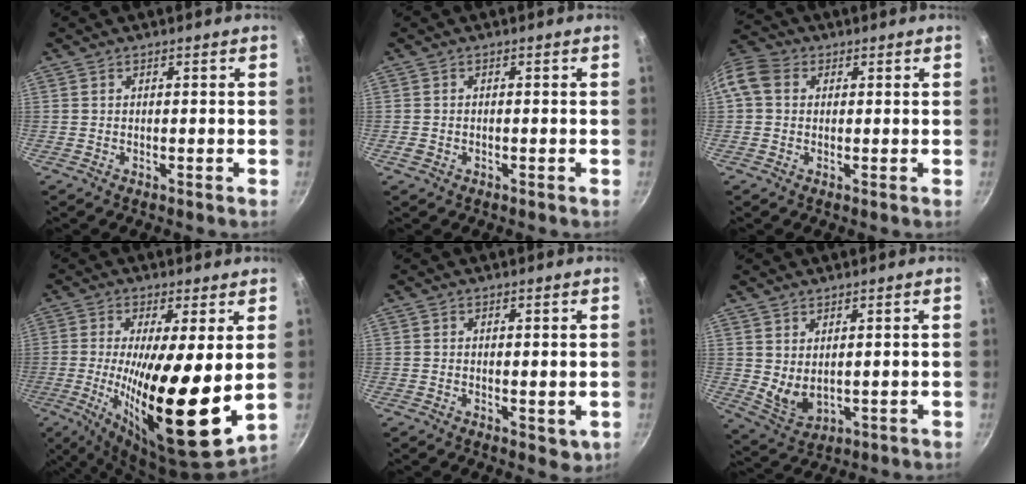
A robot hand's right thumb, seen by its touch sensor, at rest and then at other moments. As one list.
[{"total": 1.4, "force": [-0.6, 1.0, 0.8], "torque": [-0.019, 0.003, -0.010]}, {"total": 9.4, "force": [1.7, 7.7, 5.1], "torque": [-0.112, 0.026, 0.015]}, {"total": 19.4, "force": [-0.1, 4.5, 18.9], "torque": [-0.317, -0.032, -0.002]}, {"total": 2.5, "force": [0.5, 1.5, 1.9], "torque": [-0.025, -0.005, 0.009]}, {"total": 5.1, "force": [2.0, 2.8, 3.8], "torque": [-0.062, -0.031, 0.048]}]